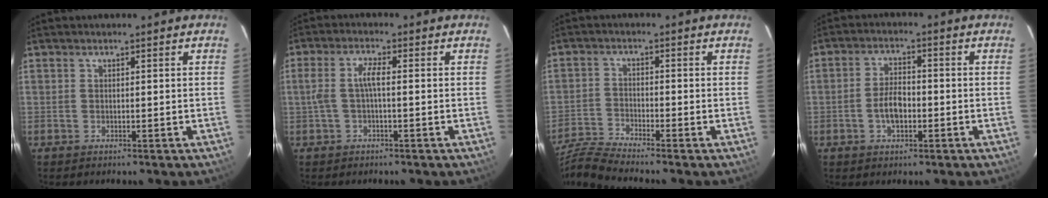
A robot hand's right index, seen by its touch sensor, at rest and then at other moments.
{"total": 3.7, "force": [-0.6, 0.6, 3.6], "torque": [-0.079, 0.008, -0.008]}
{"total": 7.0, "force": [-6.6, -1.0, 2.1], "torque": [-0.068, -0.008, -0.136]}
{"total": 5.2, "force": [-1.7, 2.8, 4.1], "torque": [-0.084, 0.005, -0.026]}